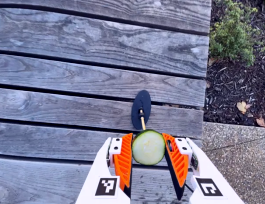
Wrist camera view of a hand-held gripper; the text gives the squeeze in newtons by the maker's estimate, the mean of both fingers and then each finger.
{"total": 13.9, "left": 14.2, "right": 13.6}